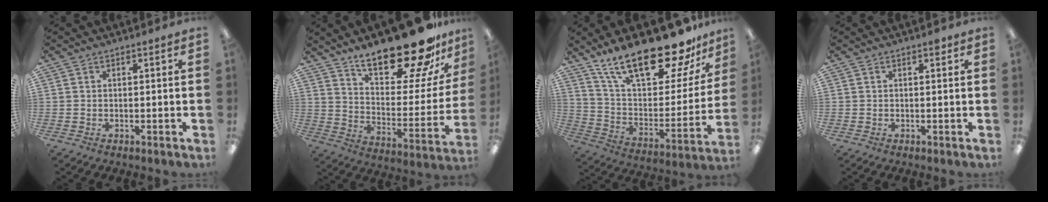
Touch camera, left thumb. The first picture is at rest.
{"total": 24.6, "force": [19.5, 7.6, 12.8], "torque": [-0.185, -0.132, 0.327]}
{"total": 26.2, "force": [19.6, 8.4, 15.3], "torque": [-0.252, -0.125, 0.332]}
{"total": 1.0, "force": [0.6, 0.4, 0.7], "torque": [-0.007, -0.001, 0.009]}